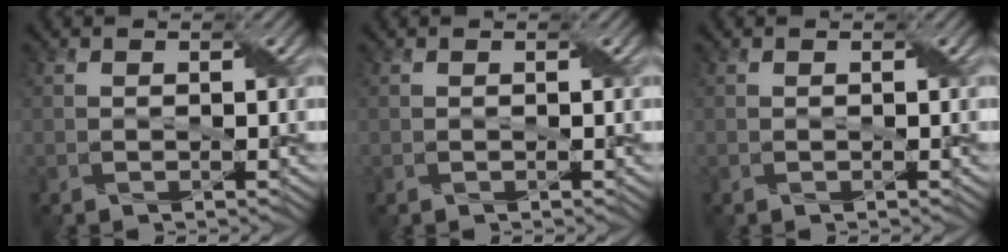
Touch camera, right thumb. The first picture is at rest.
{"total": 0.0}
{"total": 0.0}